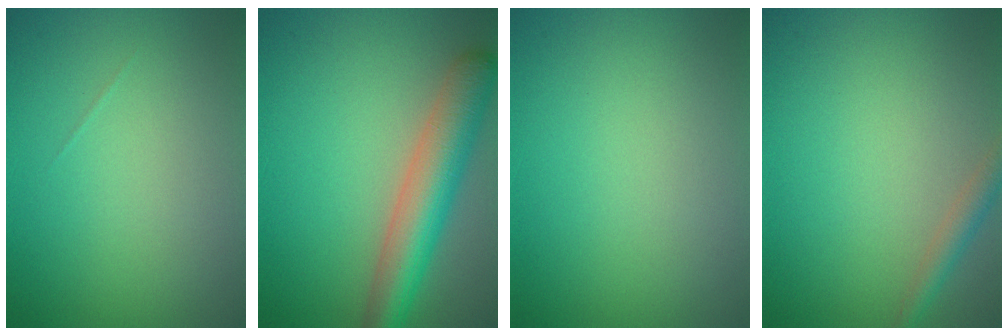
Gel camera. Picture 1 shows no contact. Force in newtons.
{"total": 6.1, "press": 6.1, "slide": 0.3}
{"total": 0.0}
{"total": 1.8, "press": 1.8, "slide": 0.1}